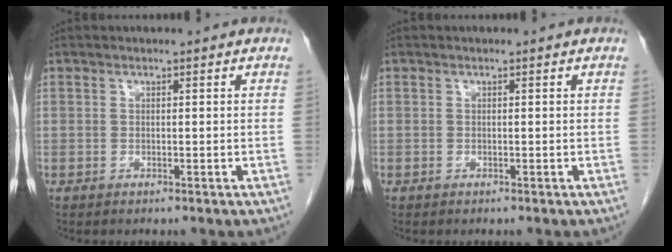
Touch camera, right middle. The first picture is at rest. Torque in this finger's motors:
{"motor_torque": [0.53, -0.38, 0.02, -0.01]}